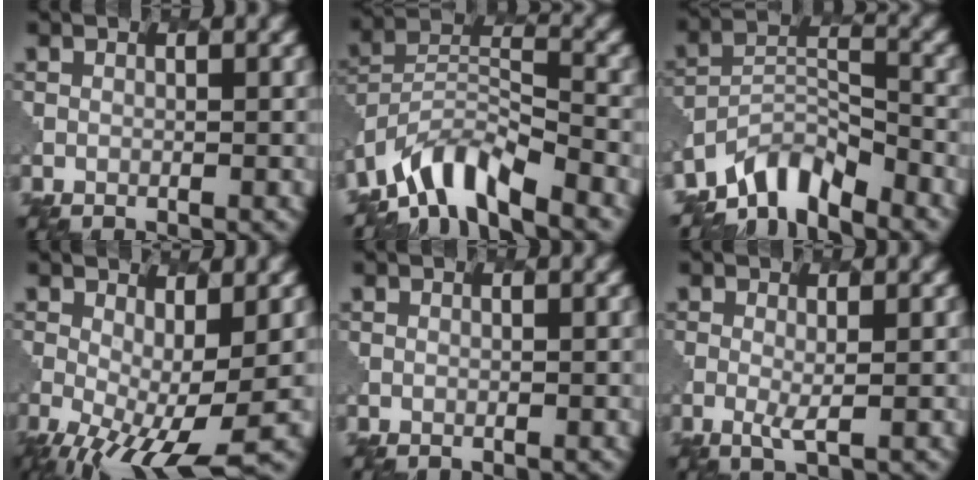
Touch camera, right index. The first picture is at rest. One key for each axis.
{"total": 6.9, "fx": -5.6, "fy": 1.9, "fz": 3.5, "tx": -0.057, "ty": 0.000, "tz": -0.110}
{"total": 5.5, "fx": -4.9, "fy": 1.8, "fz": 1.8, "tx": -0.022, "ty": -0.003, "tz": -0.098}
{"total": 7.9, "fx": -2.7, "fy": 2.3, "fz": 7.1, "tx": -0.136, "ty": -0.024, "tz": -0.037}
{"total": 0.0}
{"total": 1.2, "fx": 0.3, "fy": 0.2, "fz": 1.2, "tx": -0.030, "ty": -0.006, "tz": 0.008}